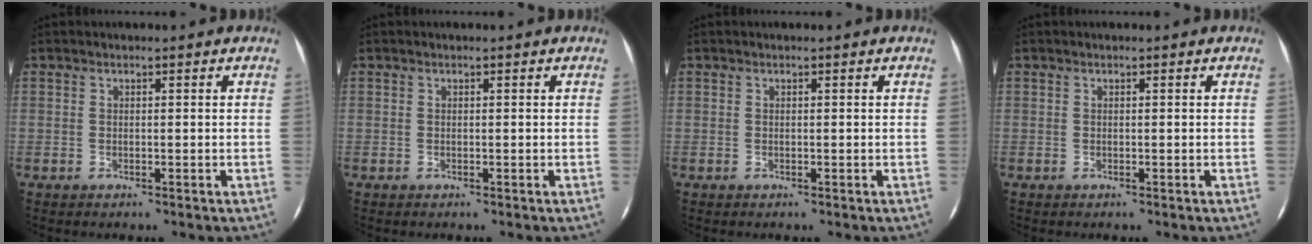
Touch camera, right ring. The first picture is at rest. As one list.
[{"total": 0.0}, {"total": 0.0}, {"total": 0.0}]